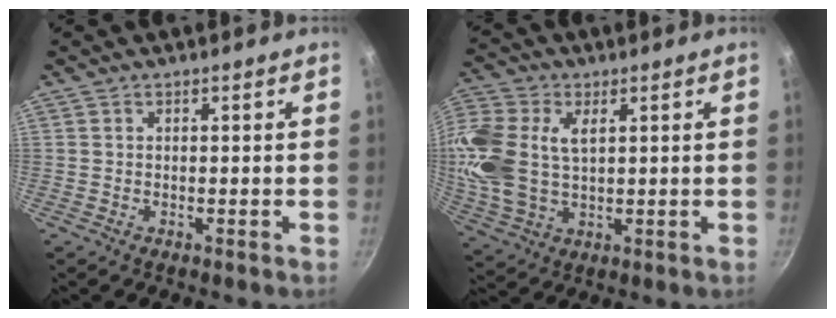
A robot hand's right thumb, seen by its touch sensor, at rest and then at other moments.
{"total": 17.0, "force": [3.5, 11.2, 12.4], "torque": [-0.278, 0.001, 0.067]}